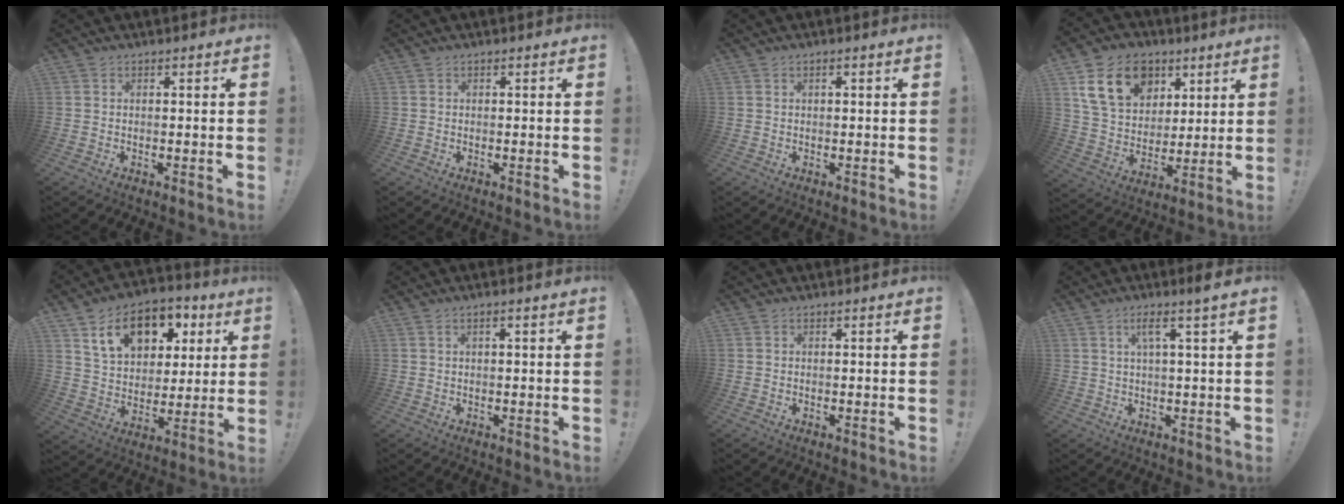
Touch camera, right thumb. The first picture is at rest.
{"total": 0.0}
{"total": 1.0, "force": [0.3, -0.2, 1.0], "torque": [-0.021, 0.001, 0.005]}
{"total": 18.2, "force": [8.4, 13.5, 8.8], "torque": [-0.142, -0.026, 0.167]}
{"total": 16.3, "force": [7.9, 11.0, 9.1], "torque": [-0.135, -0.030, 0.142]}
{"total": 1.7, "force": [0.4, -0.1, 1.7], "torque": [-0.033, 0.000, 0.006]}
{"total": 0.0}
{"total": 5.3, "force": [2.2, -0.5, 4.8], "torque": [-0.083, -0.003, 0.030]}